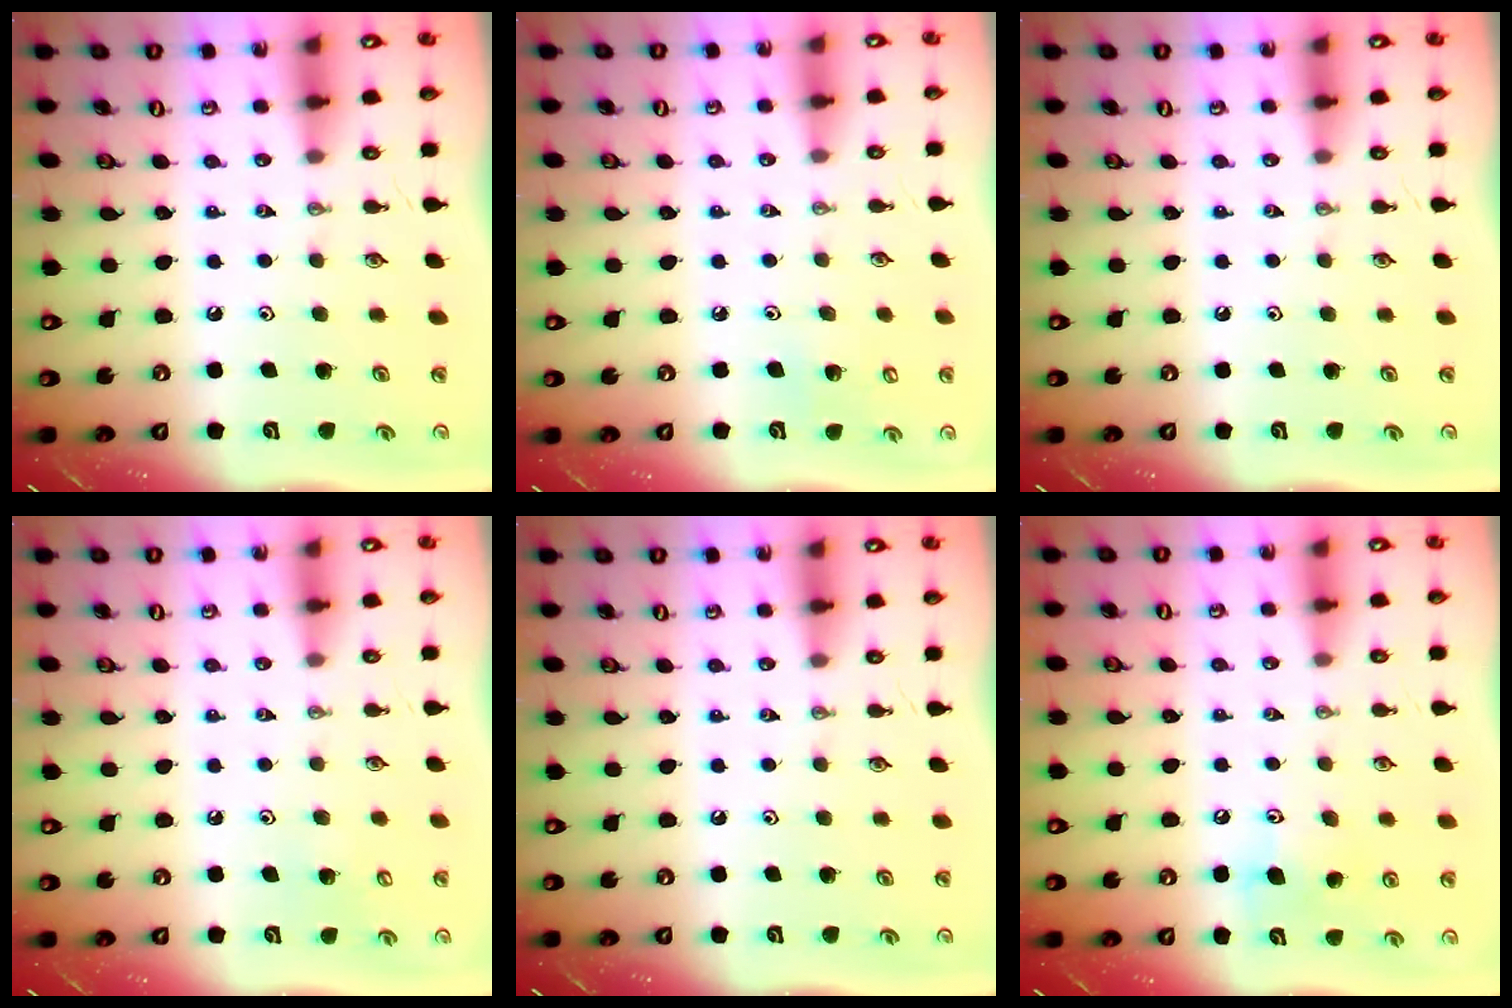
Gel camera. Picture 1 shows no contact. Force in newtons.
{"total": 4.7, "press": 4.6, "slide": 0.9}
{"total": 0.0}
{"total": 4.3, "press": 4.3, "slide": 0.4}
{"total": 0.0}
{"total": 7.4, "press": 7.1, "slide": 2.2}